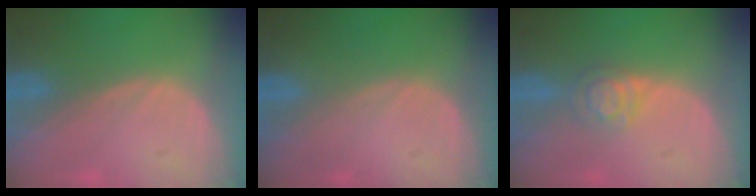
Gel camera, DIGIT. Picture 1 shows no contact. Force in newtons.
{"total": 0.0}
{"total": 3.9, "press": 3.6, "slide": 1.5}